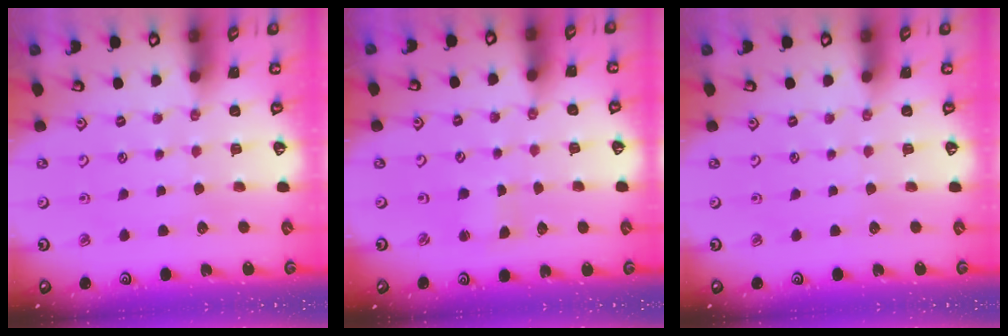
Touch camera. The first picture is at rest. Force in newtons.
{"total": 1.7, "press": 1.7, "slide": 0.2}
{"total": 0.0}